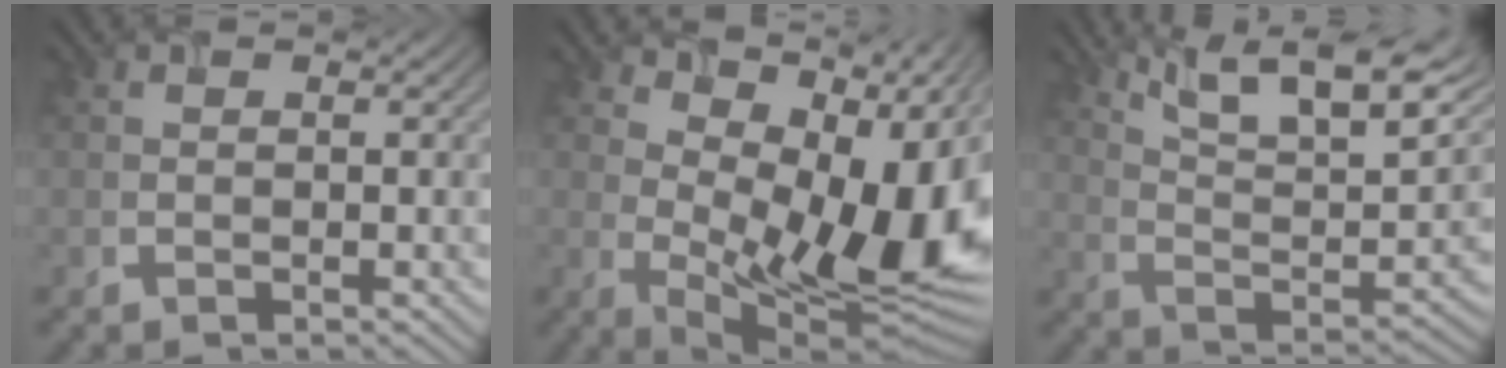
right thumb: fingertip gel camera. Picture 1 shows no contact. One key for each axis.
{"total": 13.9, "fx": 3.2, "fy": 6.8, "fz": 11.7, "tx": -0.178, "ty": -0.008, "tz": 0.076}
{"total": 14.8, "fx": 10.0, "fy": 4.6, "fz": 9.8, "tx": -0.178, "ty": 0.002, "tz": 0.154}